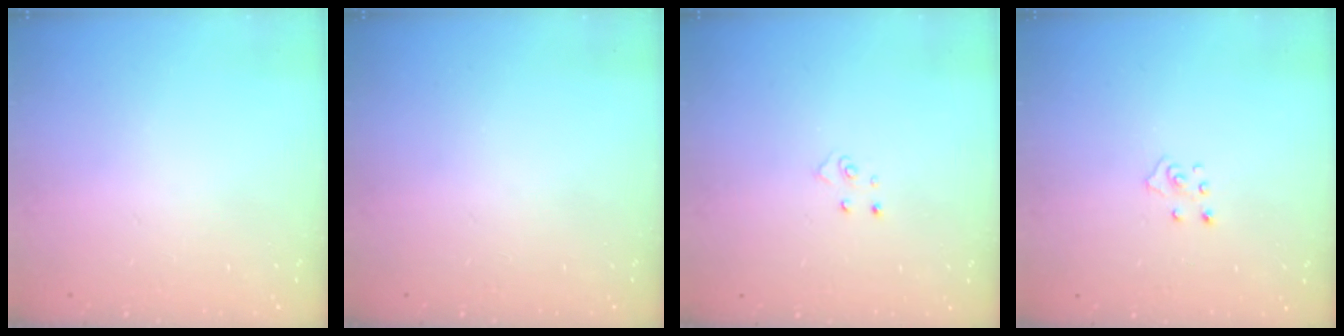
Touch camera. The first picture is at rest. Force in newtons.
{"total": 0.0}
{"total": 4.3, "press": 4.3, "slide": 0.4}
{"total": 2.7, "press": 2.7, "slide": 0.2}